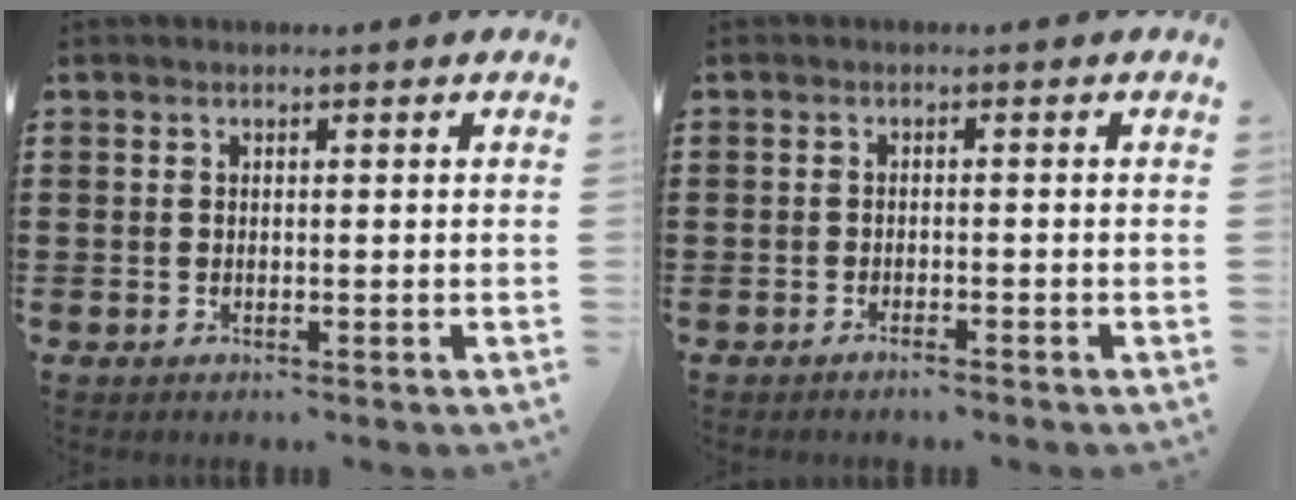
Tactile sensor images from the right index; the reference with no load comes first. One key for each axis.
{"total": 1.1, "fx": -1.0, "fy": -0.1, "fz": 0.5, "tx": -0.012, "ty": -0.004, "tz": -0.019}